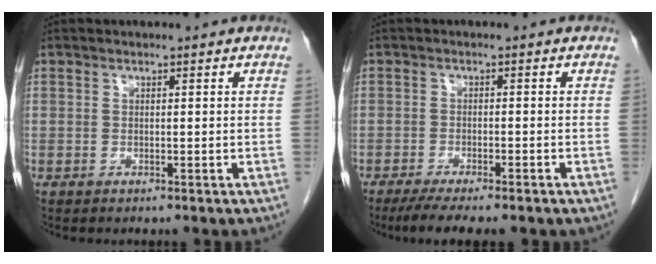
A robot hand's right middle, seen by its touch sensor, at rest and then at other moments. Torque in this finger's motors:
{"motor_torque": [0.91, -0.86, 0.15, 0.06]}